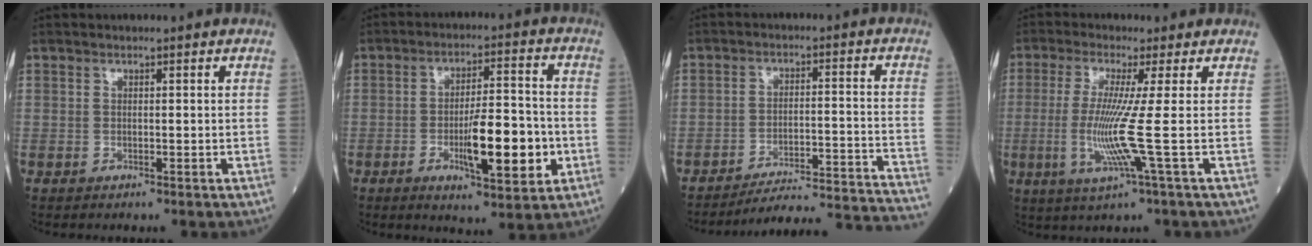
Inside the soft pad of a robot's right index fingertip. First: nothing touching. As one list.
[{"total": 11.5, "force": [-3.1, 2.5, 10.8], "torque": [-0.176, -0.001, -0.044]}, {"total": 19.9, "force": [-19.5, -1.5, 3.9], "torque": [-0.015, -0.001, -0.254]}, {"total": 8.0, "force": [-1.0, -2.0, 7.7], "torque": [-0.164, -0.021, -0.019]}]